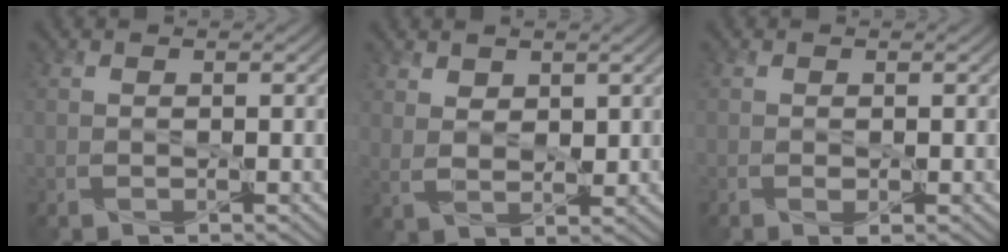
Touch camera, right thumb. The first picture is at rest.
{"total": 3.2, "force": [2.0, 1.7, 1.8], "torque": [-0.046, -0.005, 0.044]}
{"total": 0.8, "force": [-0.4, 0.2, 0.7], "torque": [-0.013, 0.000, -0.007]}